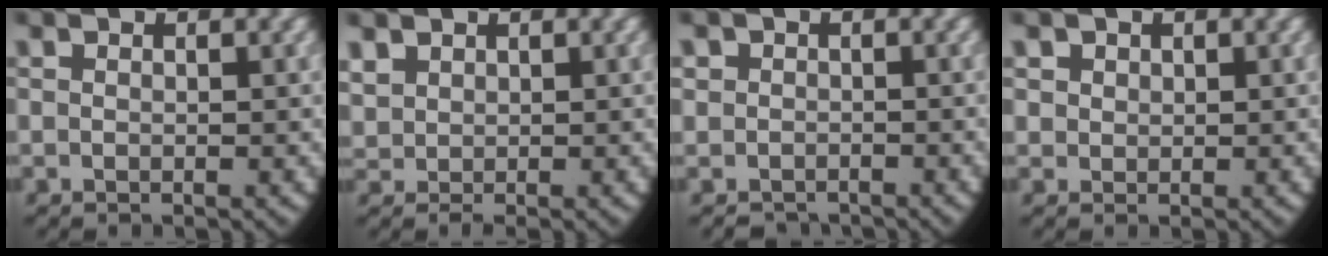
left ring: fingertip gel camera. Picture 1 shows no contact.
{"total": 2.1, "force": [0.9, 1.7, 1.0], "torque": [-0.033, -0.010, 0.028]}
{"total": 2.8, "force": [-1.6, 2.3, 0.2], "torque": [-0.009, -0.011, -0.026]}
{"total": 2.7, "force": [1.1, 2.3, 1.0], "torque": [-0.034, -0.007, 0.025]}